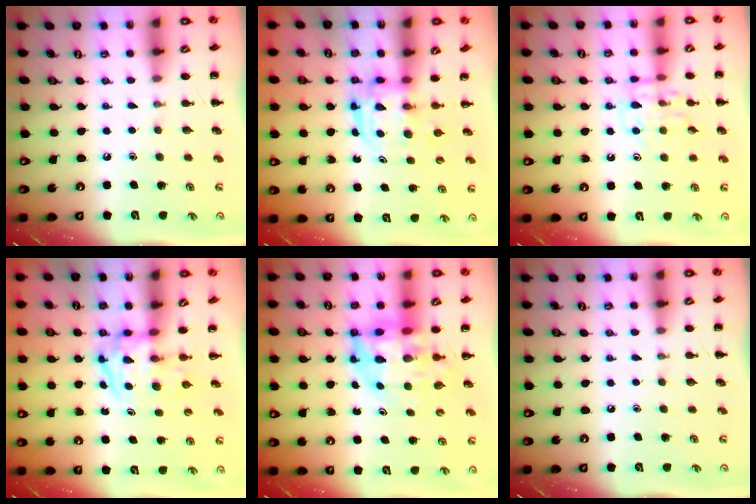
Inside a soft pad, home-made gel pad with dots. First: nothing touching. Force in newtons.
{"total": 3.1, "press": 3.1, "slide": 0.2}
{"total": 10.6, "press": 10.6, "slide": 0.7}
{"total": 3.7, "press": 3.7, "slide": 0.6}
{"total": 8.2, "press": 7.8, "slide": 2.4}
{"total": 0.0}